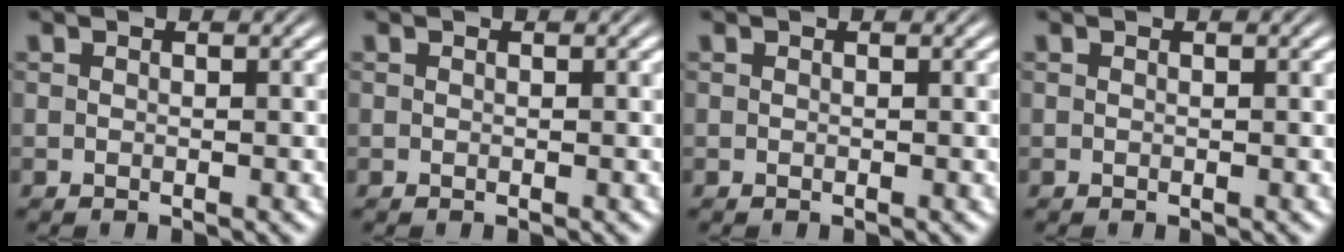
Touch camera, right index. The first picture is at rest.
{"total": 0.0}
{"total": 0.0}
{"total": 0.0}